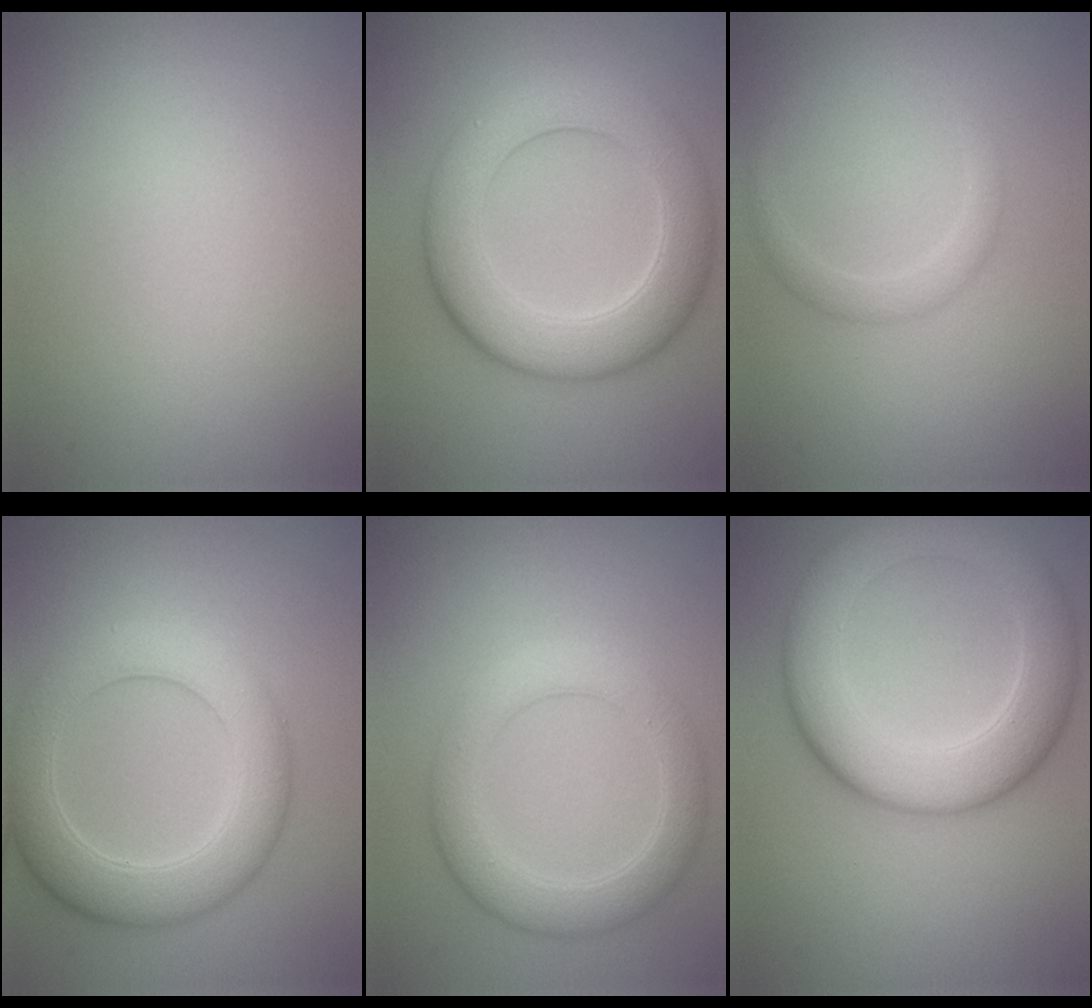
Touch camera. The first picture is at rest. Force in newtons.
{"total": 7.8, "press": 7.8, "slide": 0.3}
{"total": 1.6, "press": 1.5, "slide": 0.2}
{"total": 6.4, "press": 6.4, "slide": 0.2}
{"total": 4.4, "press": 4.4, "slide": 0.1}
{"total": 8.3, "press": 8.3, "slide": 0.4}